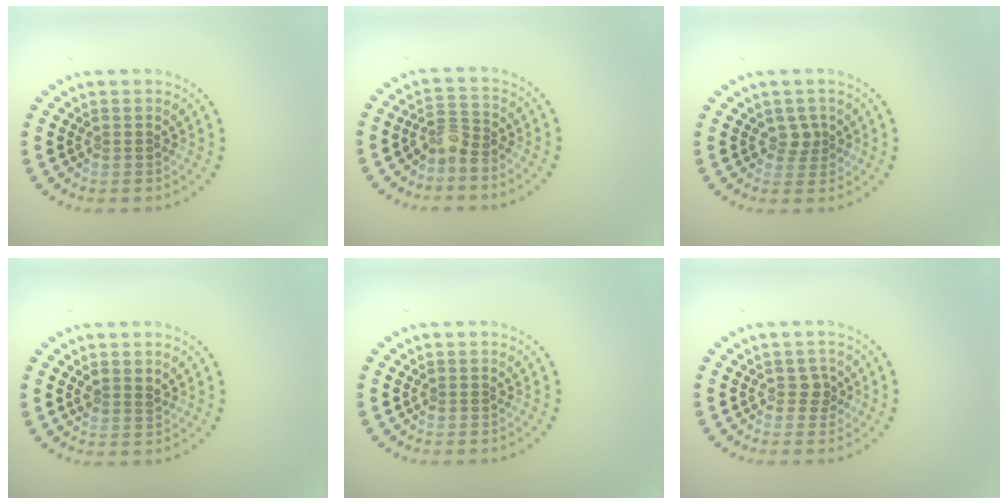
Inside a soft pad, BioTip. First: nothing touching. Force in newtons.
{"total": 2.0, "press": 1.6, "slide": 1.3}
{"total": 1.6, "press": 1.2, "slide": 1.0}
{"total": 1.4, "press": 1.1, "slide": 0.9}
{"total": 0.0}
{"total": 1.2, "press": 0.9, "slide": 0.7}